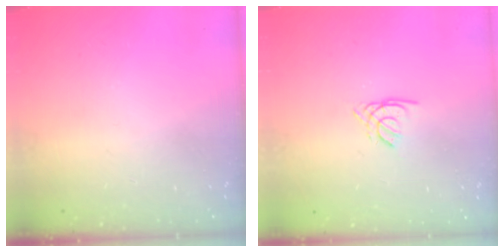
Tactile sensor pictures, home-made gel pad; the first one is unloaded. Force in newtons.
{"total": 1.1, "press": 1.1, "slide": 0.3}